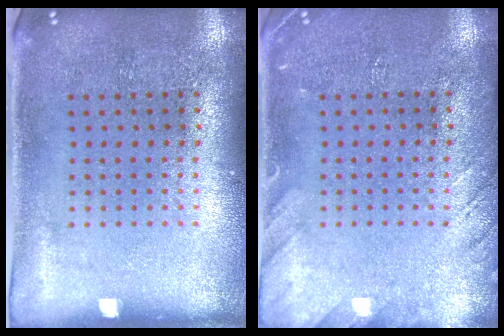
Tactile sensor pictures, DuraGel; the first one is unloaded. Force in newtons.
{"total": 1.8, "press": 1.8, "slide": 0.1}